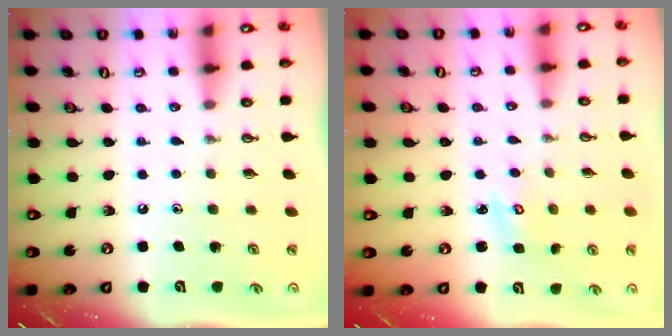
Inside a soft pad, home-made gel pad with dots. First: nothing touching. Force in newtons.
{"total": 2.9, "press": 2.9, "slide": 0.3}